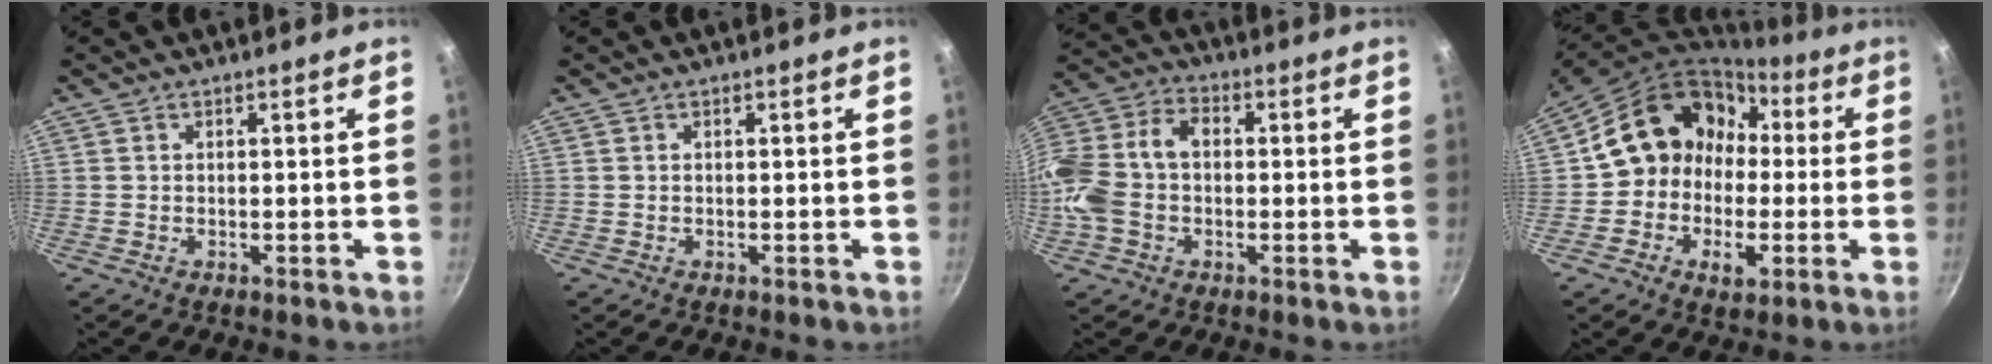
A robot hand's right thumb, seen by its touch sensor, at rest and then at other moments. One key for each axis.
{"total": 0.0}
{"total": 15.4, "fx": -1.0, "fy": 11.1, "fz": 10.7, "tx": -0.214, "ty": 0.042, "tz": -0.035}
{"total": 17.8, "fx": 0.8, "fy": 14.9, "fz": 9.7, "tx": -0.132, "ty": 0.052, "tz": 0.006}